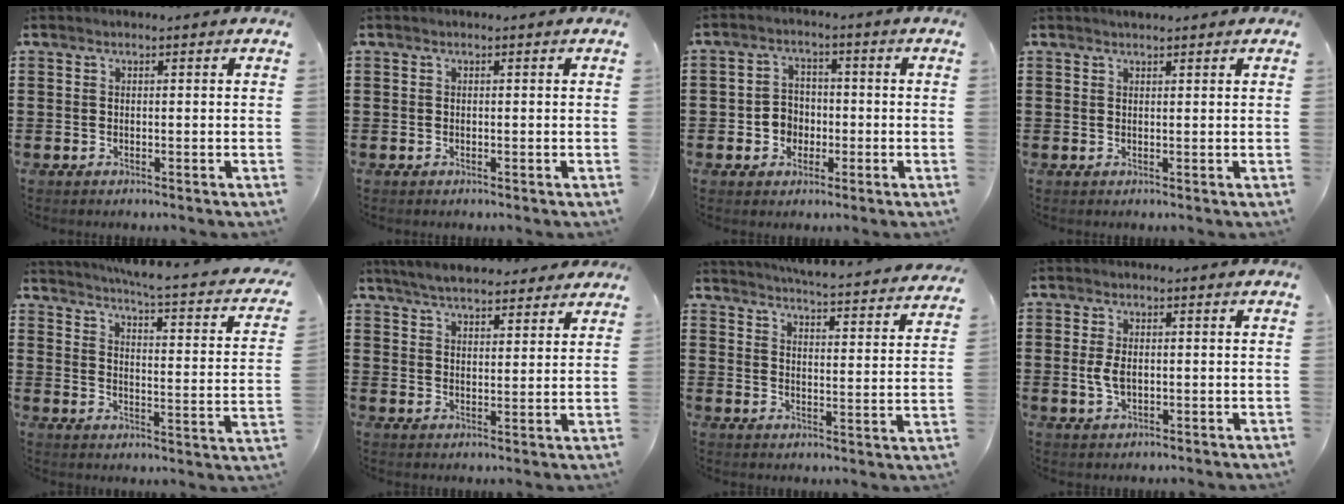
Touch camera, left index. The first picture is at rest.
{"total": 0.0}
{"total": 3.9, "force": [-1.2, 3.5, 1.4], "torque": [-0.037, 0.007, -0.026]}
{"total": 0.9, "force": [0.9, 0.2, 0.2], "torque": [-0.005, 0.001, 0.017]}
{"total": 4.2, "force": [3.4, -0.7, 2.4], "torque": [-0.068, -0.039, 0.047]}
{"total": 5.1, "force": [4.8, 1.0, 1.3], "torque": [-0.044, -0.010, 0.088]}
{"total": 4.1, "force": [4.0, -0.6, 0.9], "torque": [-0.034, -0.044, 0.060]}
{"total": 3.4, "force": [0.0, 1.9, 2.8], "torque": [-0.072, 0.000, -0.005]}